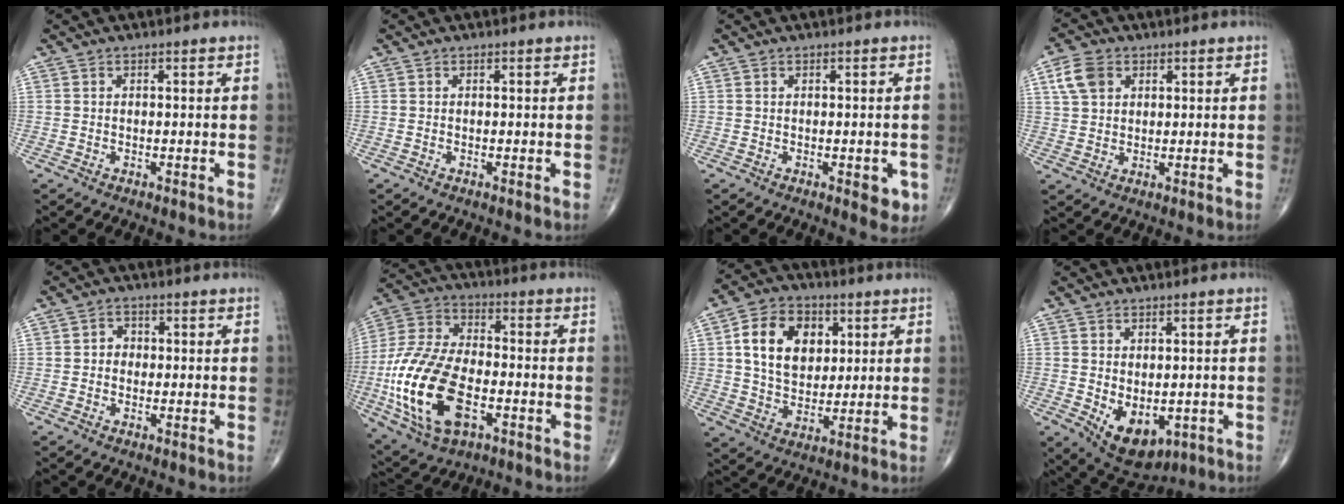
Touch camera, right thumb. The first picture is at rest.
{"total": 0.0}
{"total": 3.5, "force": [-1.1, 1.5, 3.0], "torque": [-0.013, -0.003, -0.010]}
{"total": 6.2, "force": [2.5, 4.5, 3.4], "torque": [-0.054, 0.003, 0.048]}
{"total": 2.5, "force": [0.0, 2.2, 1.1], "torque": [-0.002, 0.010, -0.007]}
{"total": 21.1, "force": [-5.7, 11.4, 16.8], "torque": [-0.343, 0.013, -0.100]}
{"total": 13.8, "force": [3.8, 9.9, 8.8], "torque": [-0.118, -0.004, 0.065]}
{"total": 9.1, "force": [-2.2, 5.5, 6.9], "torque": [-0.079, -0.008, -0.011]}